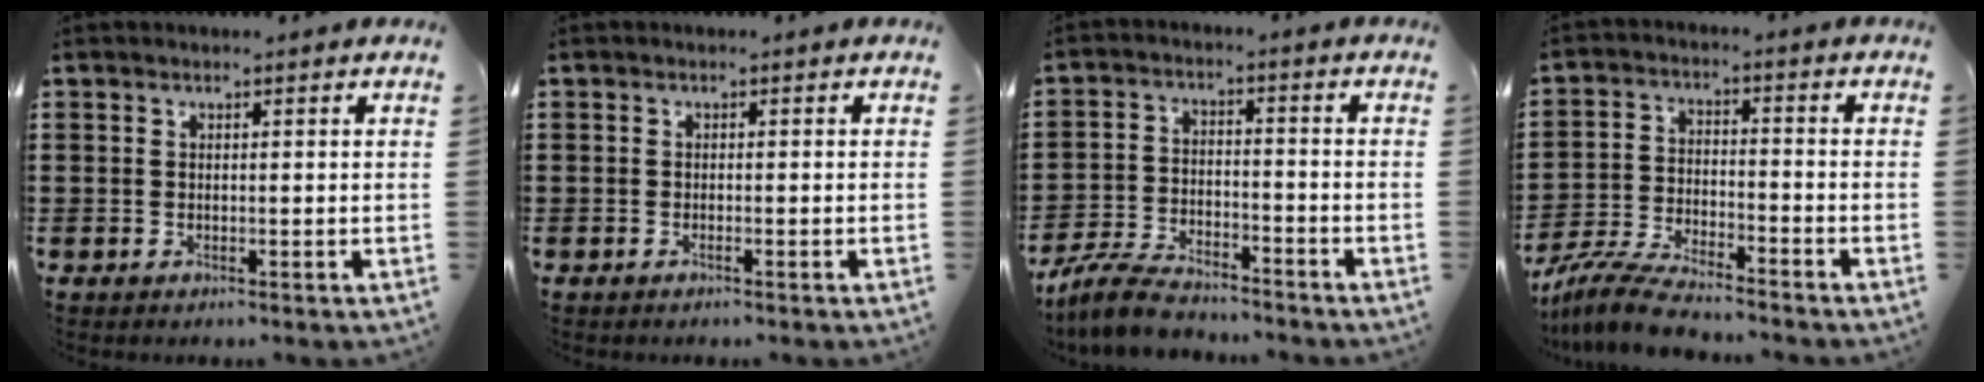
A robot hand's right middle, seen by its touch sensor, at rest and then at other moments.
{"total": 0.6, "force": [-0.3, -0.1, 0.5], "torque": [-0.010, -0.004, -0.005]}
{"total": 6.9, "force": [-6.3, 1.5, 2.4], "torque": [-0.053, 0.010, -0.123]}
{"total": 7.5, "force": [-6.9, 1.1, 2.8], "torque": [-0.064, 0.005, -0.134]}